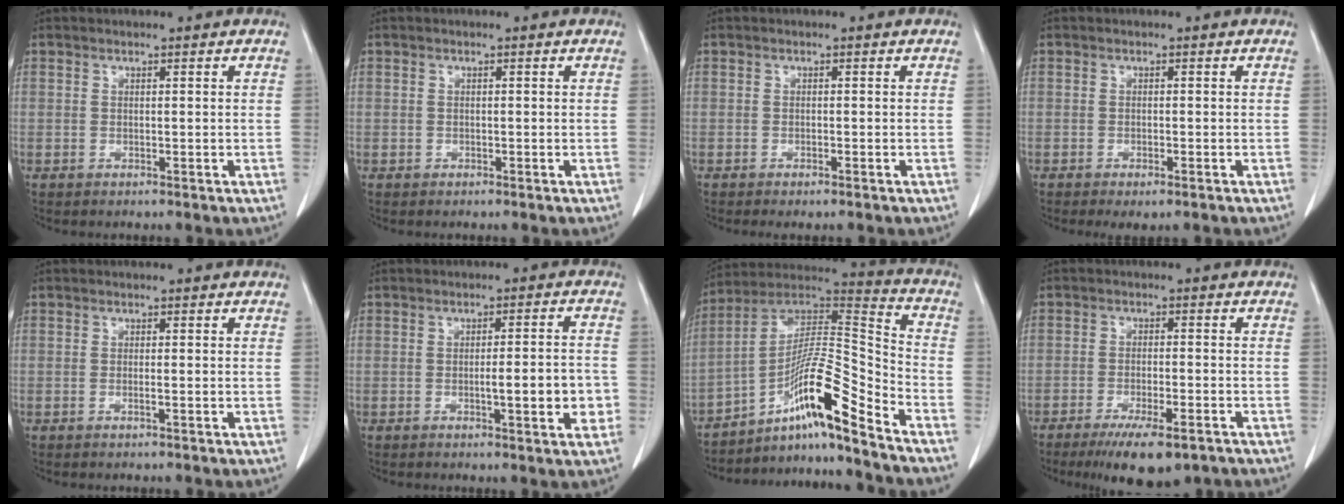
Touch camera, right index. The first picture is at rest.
{"total": 0.6, "force": [-0.3, 0.5, 0.0], "torque": [-0.002, 0.005, -0.006]}
{"total": 1.3, "force": [-1.0, 0.2, 0.8], "torque": [-0.013, -0.004, -0.013]}
{"total": 2.6, "force": [-1.7, 0.7, 1.8], "torque": [-0.023, -0.005, -0.022]}
{"total": 0.7, "force": [-0.3, -0.1, 0.6], "torque": [-0.012, 0.000, -0.005]}
{"total": 6.5, "force": [-1.7, 1.0, 6.2], "torque": [-0.082, 0.005, -0.019]}
{"total": 15.1, "force": [-10.0, -0.2, 11.3], "torque": [-0.207, 0.023, -0.171]}
{"total": 9.8, "force": [-6.9, 2.2, 6.6], "torque": [-0.098, -0.017, -0.102]}